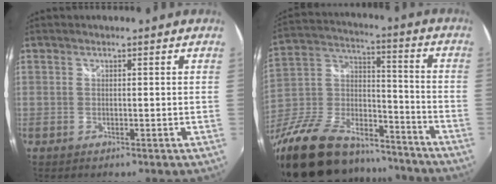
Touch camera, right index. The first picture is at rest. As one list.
[{"total": 31.5, "force": [-22.8, 14.5, 16.3], "torque": [-0.351, 0.016, -0.353]}]